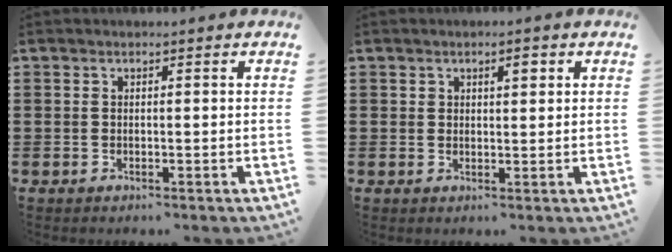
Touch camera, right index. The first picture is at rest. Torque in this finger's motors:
{"motor_torque": [-0.35, 0.18, 0.04, -0.01]}